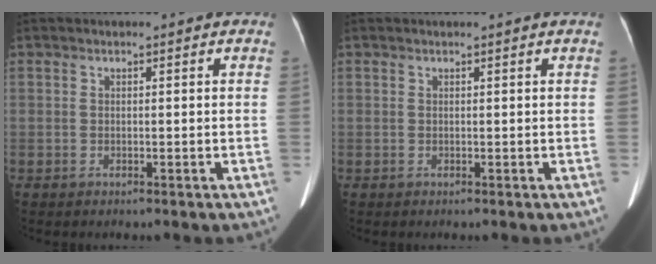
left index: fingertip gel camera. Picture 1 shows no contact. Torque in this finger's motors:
{"motor_torque": [-0.18, -0.45, 0.01, 0.02]}